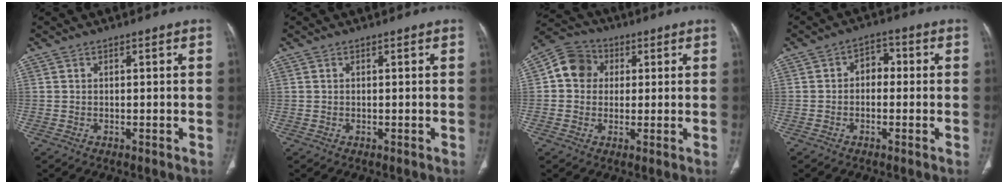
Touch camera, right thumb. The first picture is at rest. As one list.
[{"total": 0.0}, {"total": 8.0, "force": [1.4, 7.0, 3.5], "torque": [-0.044, 0.013, 0.012]}, {"total": 4.1, "force": [-0.2, 3.0, 2.8], "torque": [-0.022, 0.019, -0.014]}]